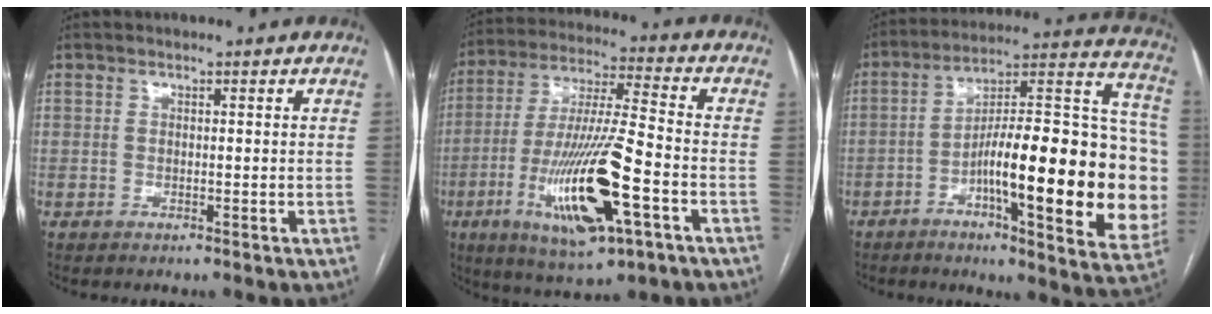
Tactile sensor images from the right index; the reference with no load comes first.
{"total": 18.4, "force": [-6.7, 2.6, 16.9], "torque": [-0.344, -0.023, -0.112]}
{"total": 27.2, "force": [-5.4, 5.5, 26.1], "torque": [-0.313, 0.021, -0.073]}